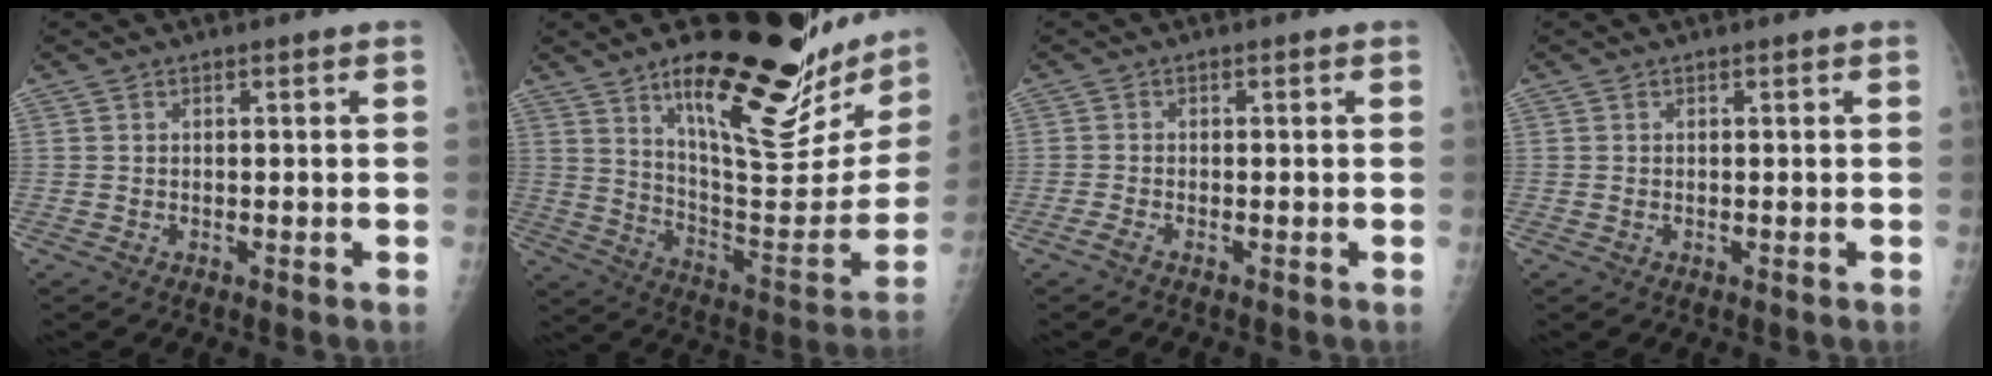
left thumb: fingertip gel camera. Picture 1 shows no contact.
{"total": 30.3, "force": [17.9, 9.5, 22.5], "torque": [-0.281, -0.076, 0.278]}
{"total": 1.2, "force": [-0.9, 0.1, 0.7], "torque": [-0.016, -0.003, -0.024]}
{"total": 0.0}